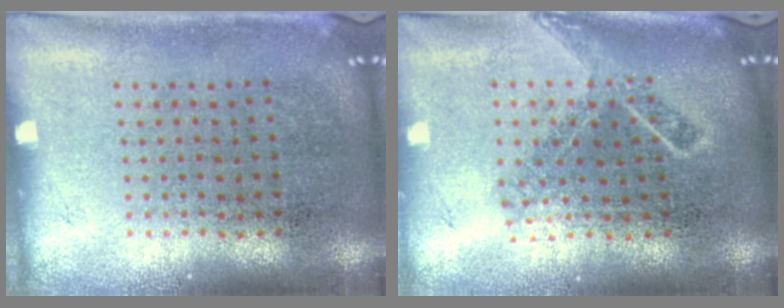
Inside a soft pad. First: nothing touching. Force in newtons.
{"total": 1.7, "press": 1.2, "slide": 1.2}